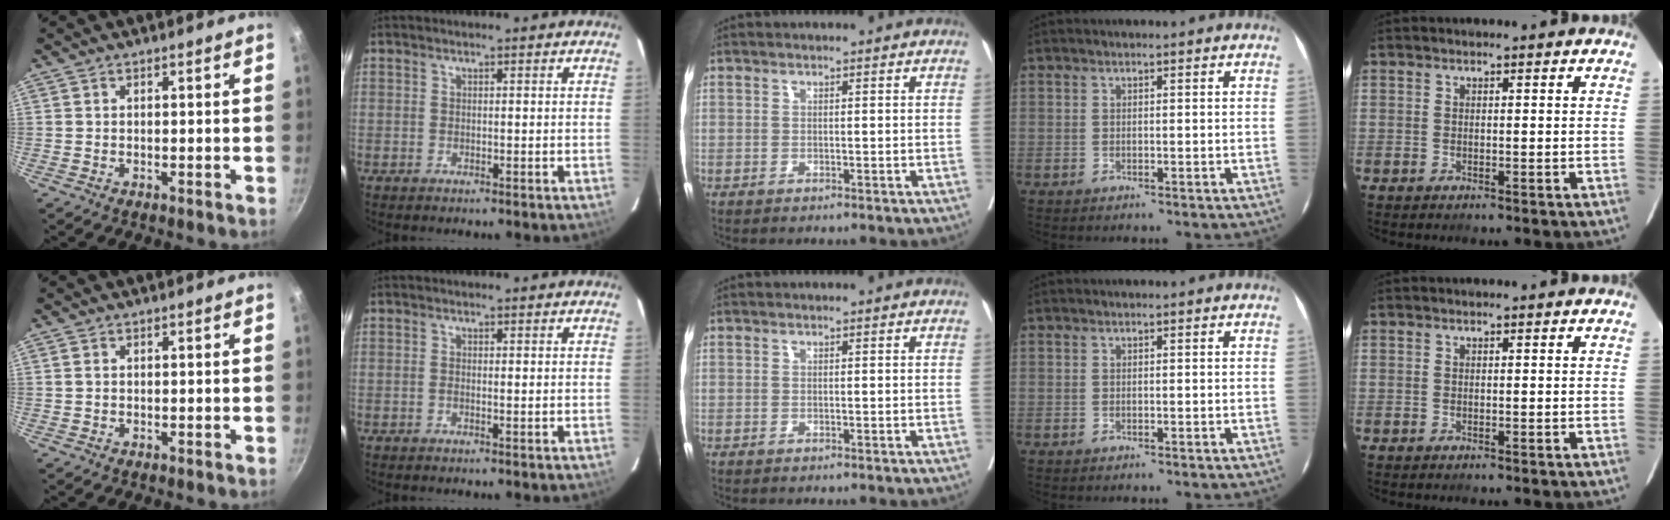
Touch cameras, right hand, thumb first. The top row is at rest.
{"thumb": {"total": 0.7, "force": [0.1, 0.5, 0.5], "torque": [-0.014, 0.001, 0.003]}, "index": {"total": 0.8, "force": [-0.1, 0.2, 0.8], "torque": [-0.014, 0.001, -0.001]}}